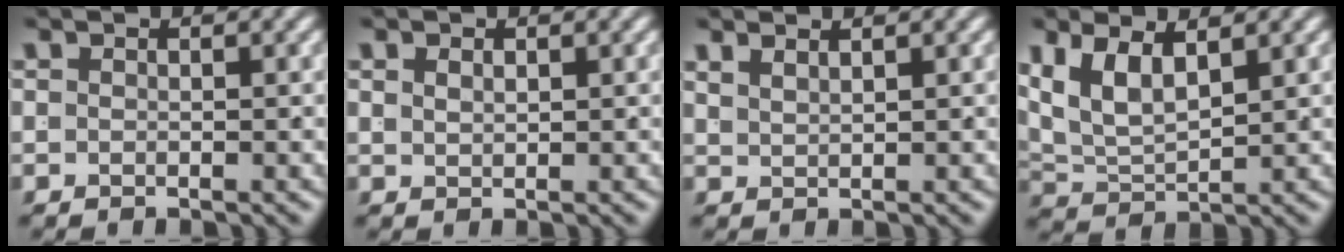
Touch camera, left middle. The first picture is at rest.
{"total": 0.8, "force": [0.6, -0.4, 0.3], "torque": [0.000, -0.006, 0.022]}
{"total": 1.5, "force": [1.4, -0.7, 0.2], "torque": [0.006, -0.001, 0.035]}
{"total": 6.7, "force": [1.6, 4.9, 4.2], "torque": [-0.106, -0.010, 0.030]}